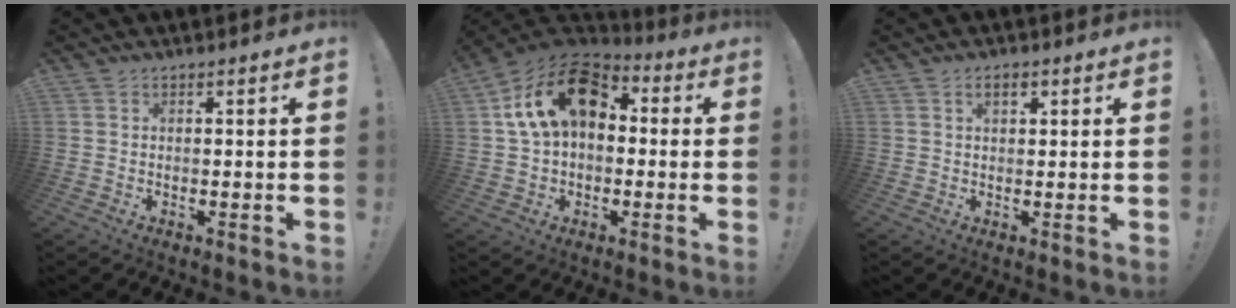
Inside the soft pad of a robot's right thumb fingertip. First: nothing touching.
{"total": 18.8, "force": [5.5, 12.1, 13.3], "torque": [-0.223, 0.004, 0.099]}
{"total": 2.5, "force": [1.3, 1.3, 1.7], "torque": [-0.031, 0.001, 0.021]}